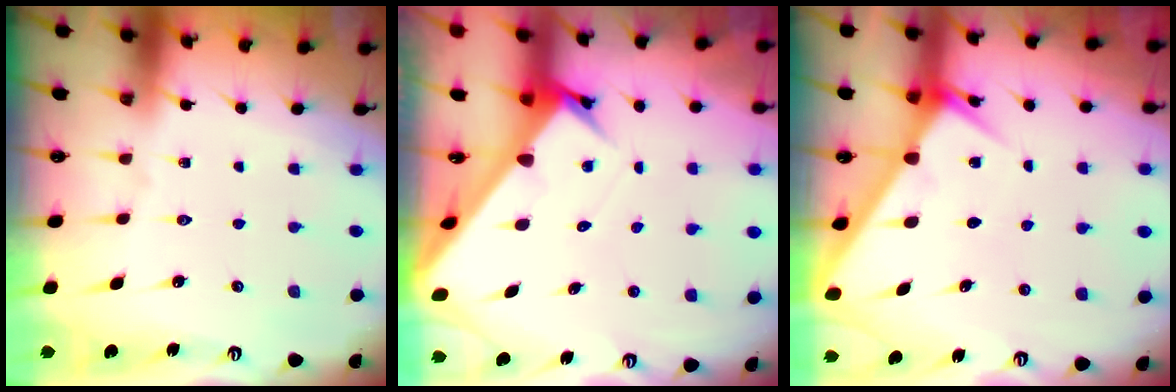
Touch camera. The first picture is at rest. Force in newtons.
{"total": 3.4, "press": 3.4, "slide": 0.3}
{"total": 3.3, "press": 3.3, "slide": 0.4}